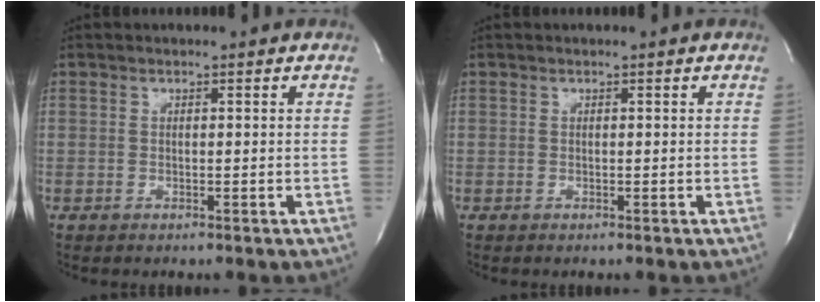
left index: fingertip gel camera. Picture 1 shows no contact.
{"total": 0.0}